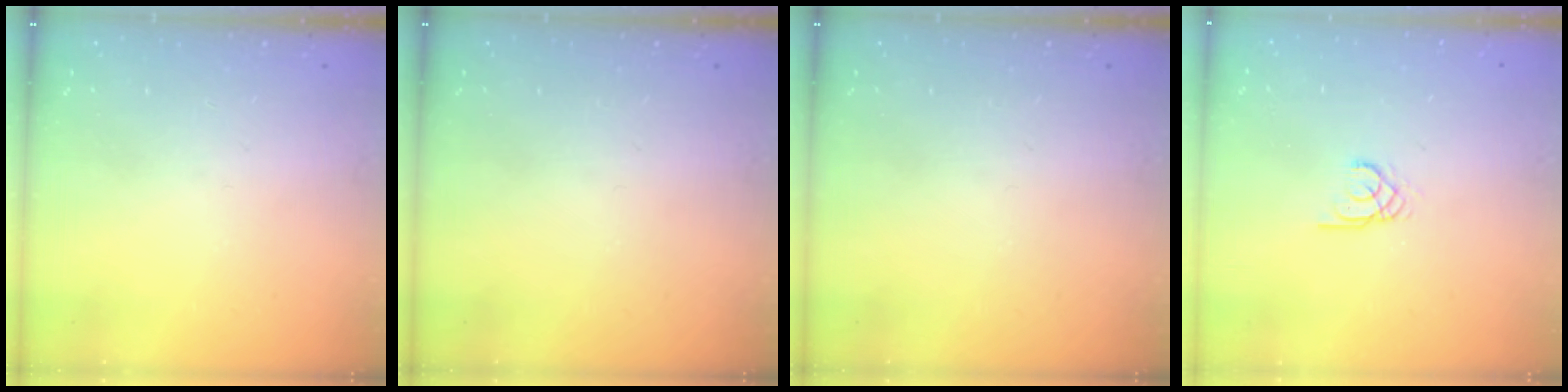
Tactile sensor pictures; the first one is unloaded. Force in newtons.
{"total": 0.0}
{"total": 0.0}
{"total": 1.9, "press": 1.9, "slide": 0.1}